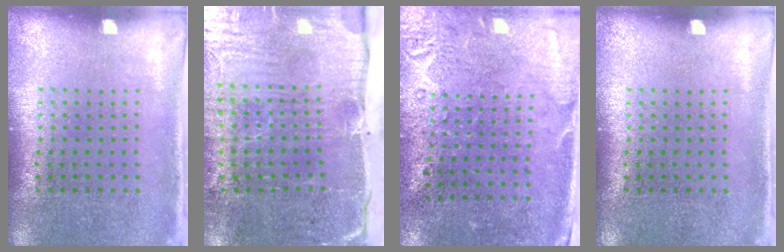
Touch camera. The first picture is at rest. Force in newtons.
{"total": 5.4, "press": 4.4, "slide": 3.1}
{"total": 2.7, "press": 2.2, "slide": 1.6}
{"total": 0.0}